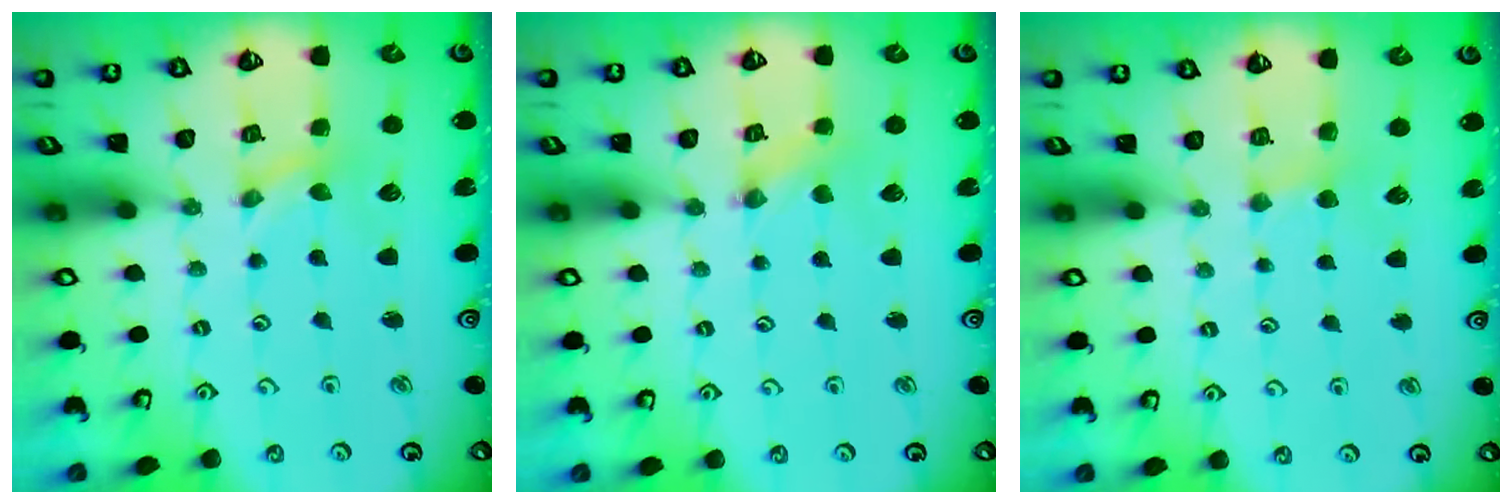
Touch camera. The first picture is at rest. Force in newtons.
{"total": 0.0}
{"total": 2.4, "press": 2.4, "slide": 0.4}